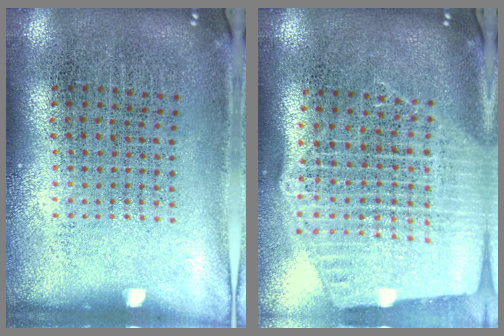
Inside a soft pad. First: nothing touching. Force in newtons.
{"total": 2.6, "press": 2.2, "slide": 1.4}